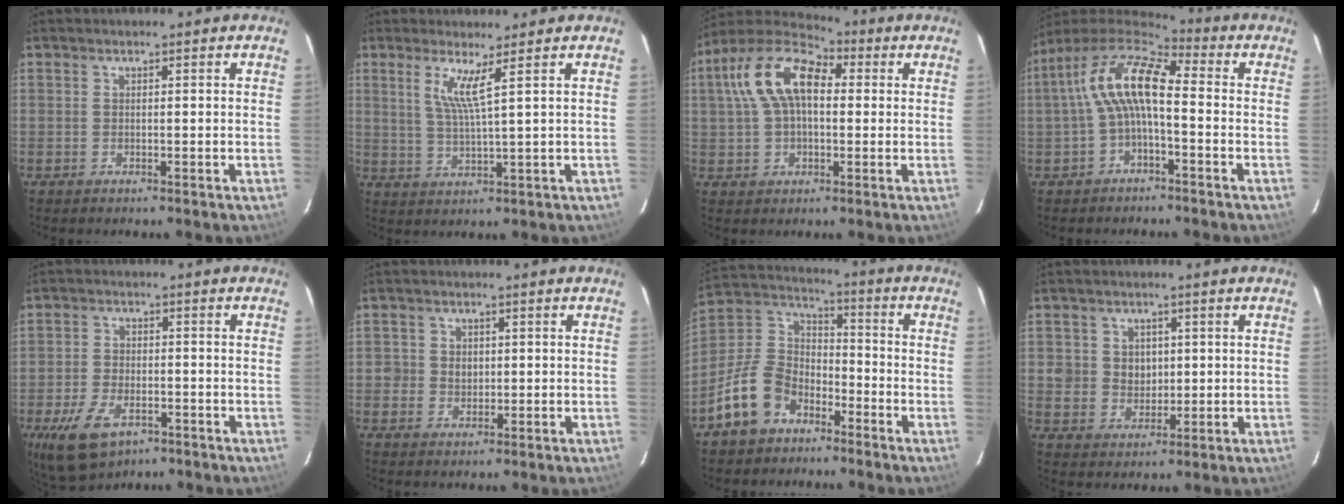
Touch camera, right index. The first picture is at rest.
{"total": 4.6, "force": [2.3, -0.6, 3.9], "torque": [-0.078, -0.011, 0.045]}
{"total": 14.3, "force": [2.8, 8.2, 11.4], "torque": [-0.221, 0.038, 0.039]}
{"total": 10.6, "force": [-0.8, 4.0, 9.8], "torque": [-0.194, 0.022, -0.020]}
{"total": 10.3, "force": [-5.7, 5.6, 6.6], "torque": [-0.148, -0.015, -0.096]}
{"total": 3.0, "force": [0.0, 2.9, 0.9], "torque": [-0.019, 0.006, 0.000]}
{"total": 13.0, "force": [-8.1, 8.5, 5.6], "torque": [-0.134, 0.035, -0.145]}
{"total": 5.7, "force": [0.8, 5.3, 1.9], "torque": [-0.040, 0.010, 0.021]}